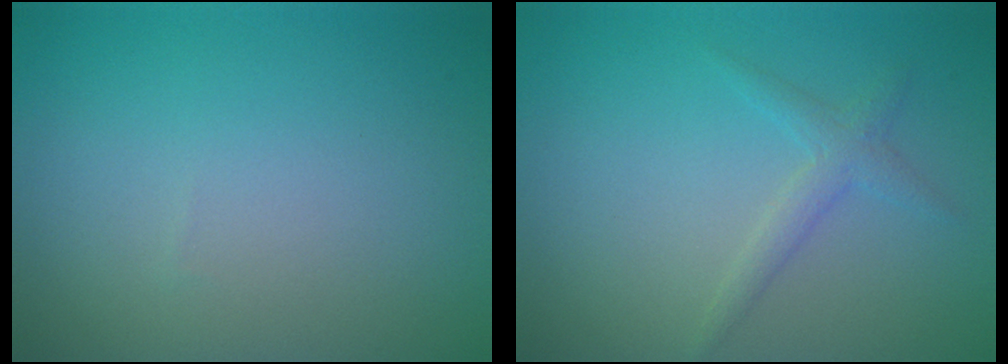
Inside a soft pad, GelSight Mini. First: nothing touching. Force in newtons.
{"total": 1.6, "press": 1.6, "slide": 0.1}